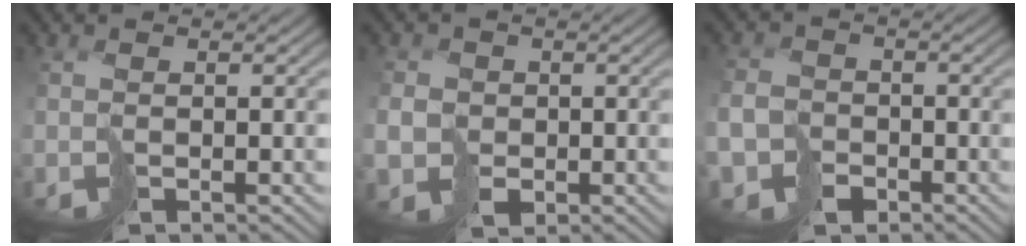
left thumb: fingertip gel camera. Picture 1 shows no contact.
{"total": 4.1, "force": [-0.6, 3.8, 1.4], "torque": [-0.026, -0.011, -0.029]}
{"total": 5.2, "force": [-3.1, 3.7, 1.9], "torque": [-0.041, -0.011, -0.064]}